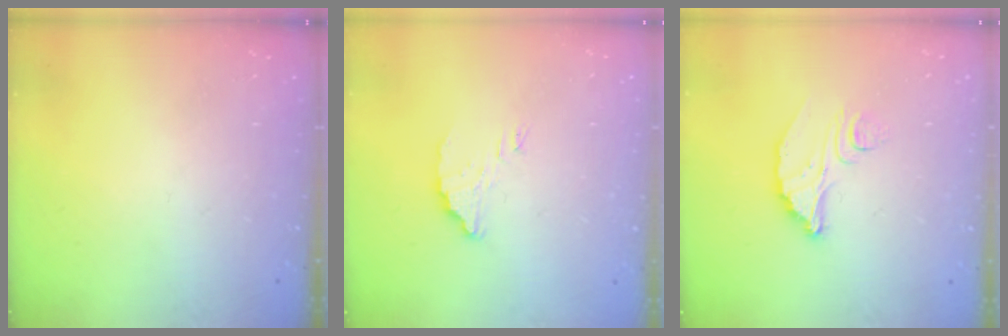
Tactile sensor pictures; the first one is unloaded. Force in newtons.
{"total": 3.4, "press": 3.4, "slide": 0.0}
{"total": 7.6, "press": 7.6, "slide": 0.7}